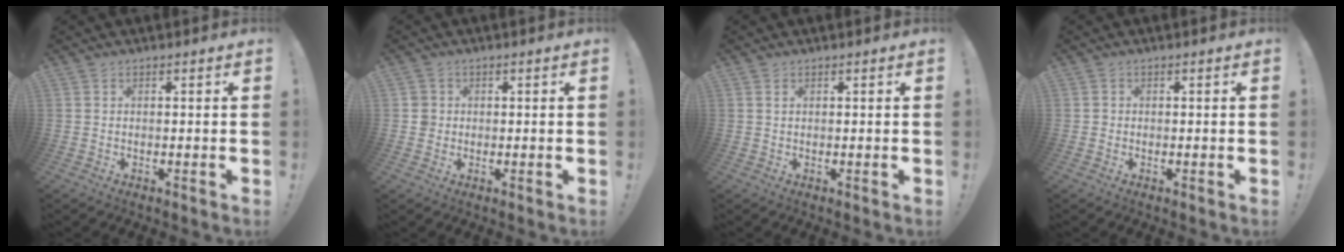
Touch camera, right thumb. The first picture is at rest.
{"total": 2.7, "force": [-0.2, 2.6, 0.7], "torque": [-0.012, 0.008, -0.001]}
{"total": 0.7, "force": [0.4, 0.3, 0.5], "torque": [-0.001, -0.003, 0.005]}
{"total": 0.9, "force": [-0.1, 0.8, 0.2], "torque": [-0.010, 0.006, -0.001]}